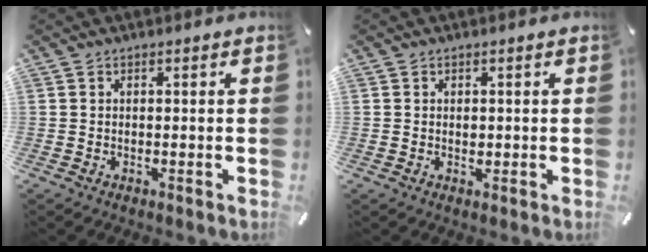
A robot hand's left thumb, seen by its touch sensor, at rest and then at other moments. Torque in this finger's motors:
{"motor_torque": [0.46, 0.51, 0.05, -0.19, 0.08]}